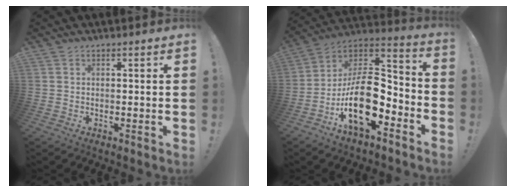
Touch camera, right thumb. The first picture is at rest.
{"total": 20.5, "force": [-5.9, 10.9, 16.4], "torque": [-0.287, 0.027, -0.091]}